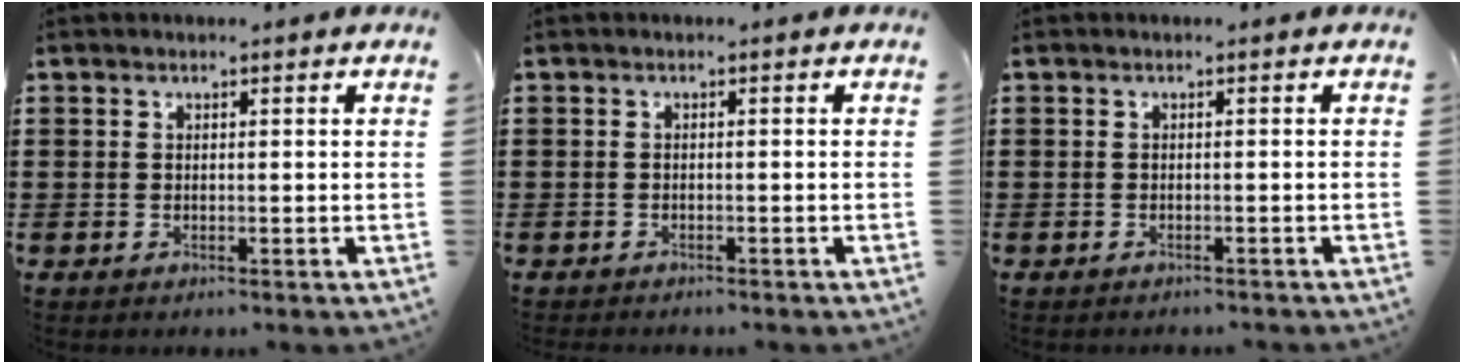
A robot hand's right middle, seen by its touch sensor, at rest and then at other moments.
{"total": 0.5, "force": [-0.5, 0.0, 0.0], "torque": [0.000, 0.000, -0.012]}
{"total": 0.6, "force": [-0.6, 0.0, 0.0], "torque": [-0.002, -0.001, -0.011]}